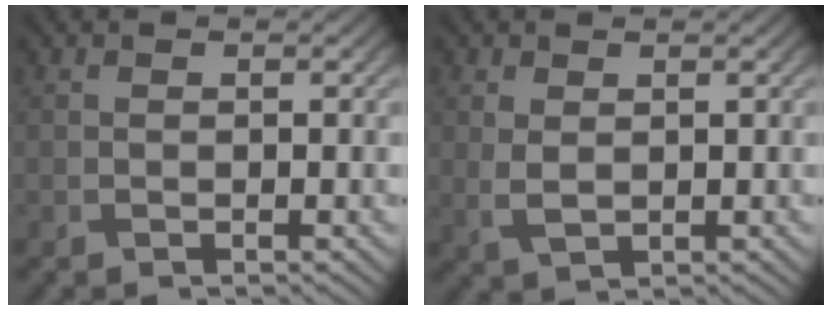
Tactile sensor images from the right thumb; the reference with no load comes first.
{"total": 2.5, "force": [0.7, 1.6, 1.8], "torque": [-0.047, -0.005, 0.018]}